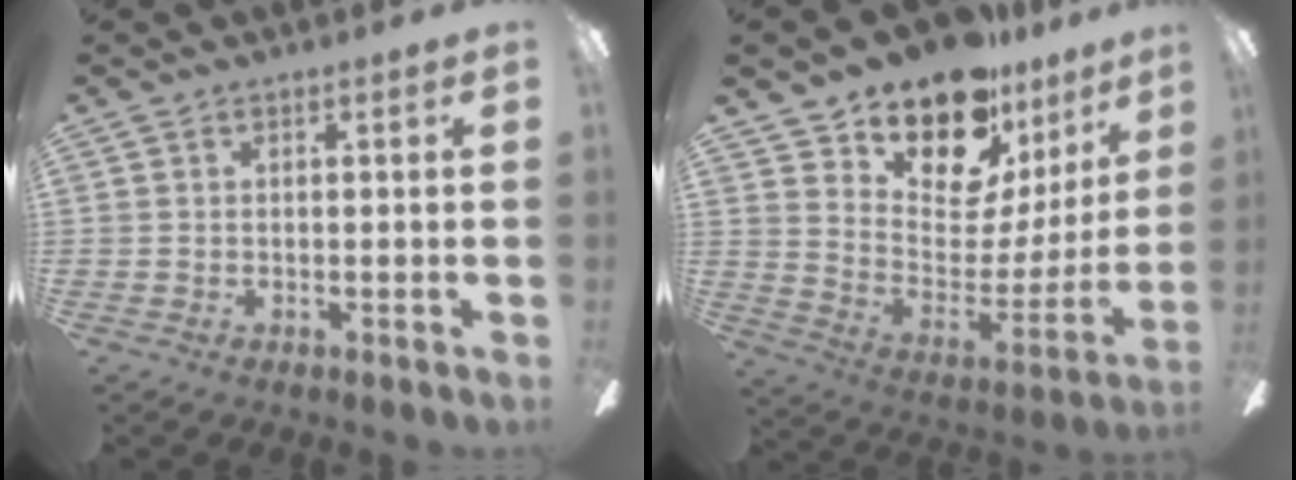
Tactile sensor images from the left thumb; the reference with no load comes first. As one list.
[{"total": 16.4, "force": [13.1, 7.5, 6.5], "torque": [-0.126, -0.107, 0.233]}]